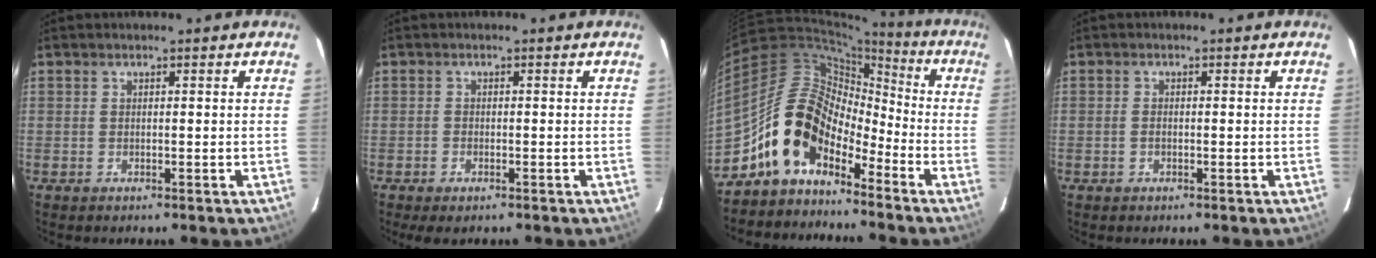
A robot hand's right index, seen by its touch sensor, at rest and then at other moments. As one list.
[{"total": 2.3, "force": [-1.6, 1.0, 1.3], "torque": [-0.033, -0.006, -0.030]}, {"total": 12.1, "force": [-8.3, 6.7, 5.6], "torque": [-0.097, 0.031, -0.158]}, {"total": 0.9, "force": [-0.3, 0.6, 0.7], "torque": [-0.016, 0.001, -0.007]}]